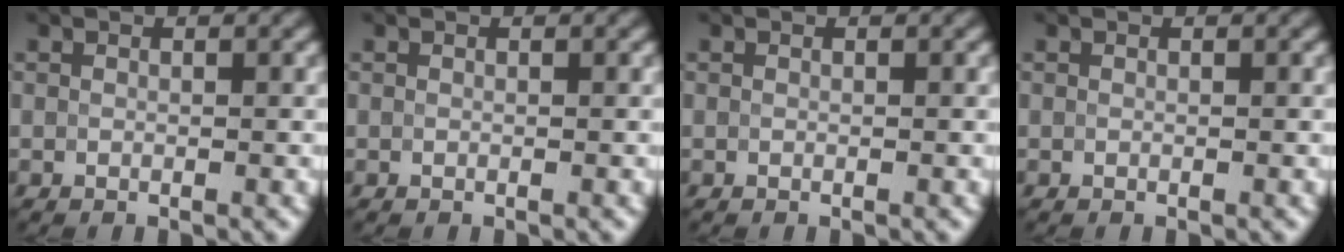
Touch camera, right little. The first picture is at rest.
{"total": 0.0}
{"total": 0.0}
{"total": 0.0}